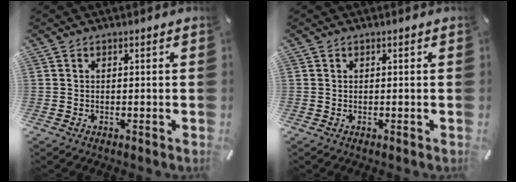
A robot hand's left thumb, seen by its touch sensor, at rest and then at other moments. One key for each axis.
{"total": 0.0}